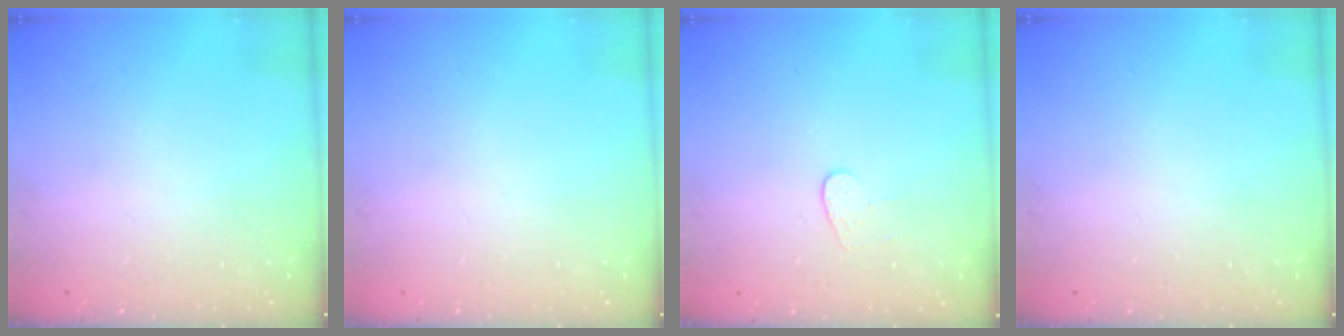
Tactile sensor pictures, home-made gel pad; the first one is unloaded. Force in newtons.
{"total": 0.0}
{"total": 3.8, "press": 3.8, "slide": 0.3}
{"total": 0.0}